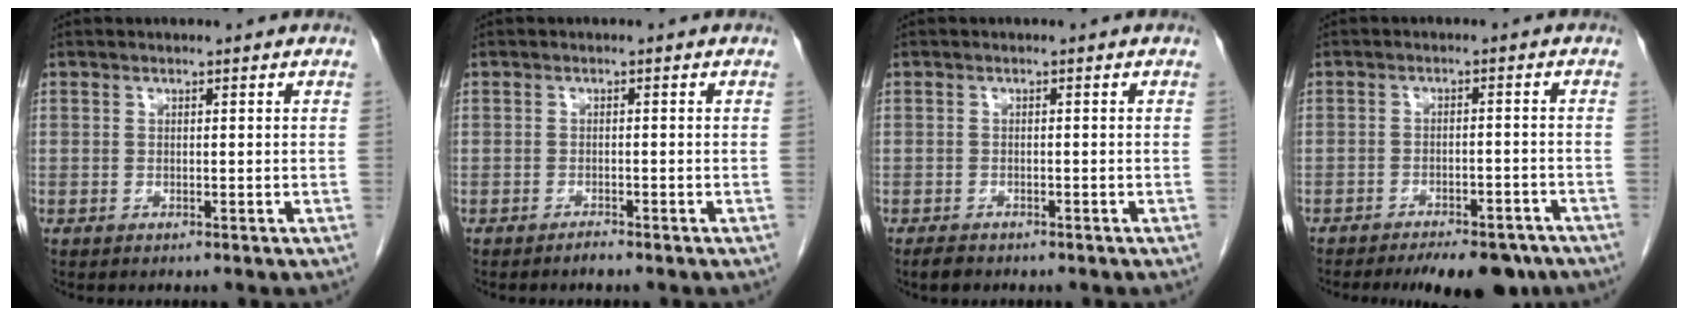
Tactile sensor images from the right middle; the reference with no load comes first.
{"total": 0.9, "force": [-0.8, 0.0, 0.4], "torque": [-0.007, 0.000, -0.012]}
{"total": 1.9, "force": [-1.5, 0.8, 0.7], "torque": [-0.020, -0.003, -0.021]}
{"total": 10.3, "force": [-8.3, 3.6, 4.8], "torque": [-0.052, -0.001, -0.111]}